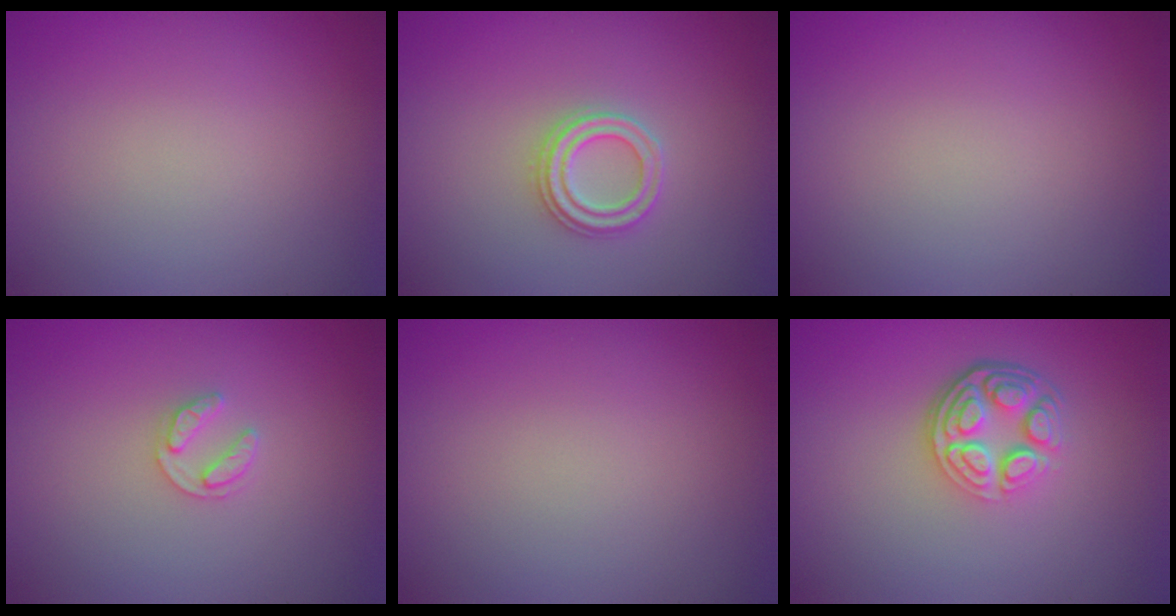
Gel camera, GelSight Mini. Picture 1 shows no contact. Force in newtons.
{"total": 2.3, "press": 2.3, "slide": 0.2}
{"total": 0.0}
{"total": 1.6, "press": 1.6, "slide": 0.3}
{"total": 0.0}
{"total": 4.8, "press": 3.4, "slide": 3.4}